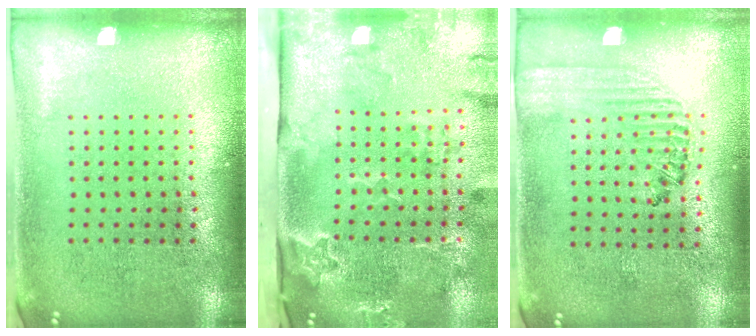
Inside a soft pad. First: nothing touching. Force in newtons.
{"total": 3.4, "press": 2.4, "slide": 2.5}
{"total": 1.3, "press": 1.2, "slide": 0.5}